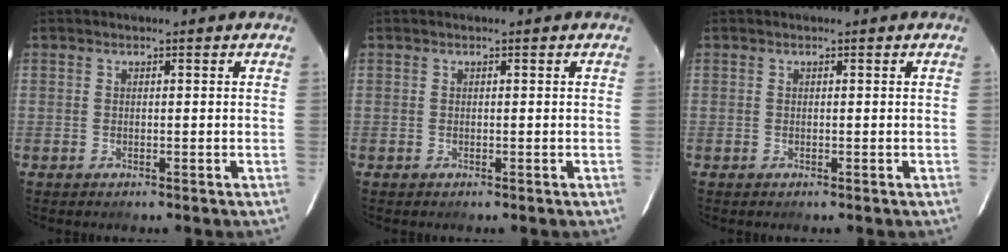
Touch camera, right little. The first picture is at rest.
{"total": 0.0}
{"total": 0.0}